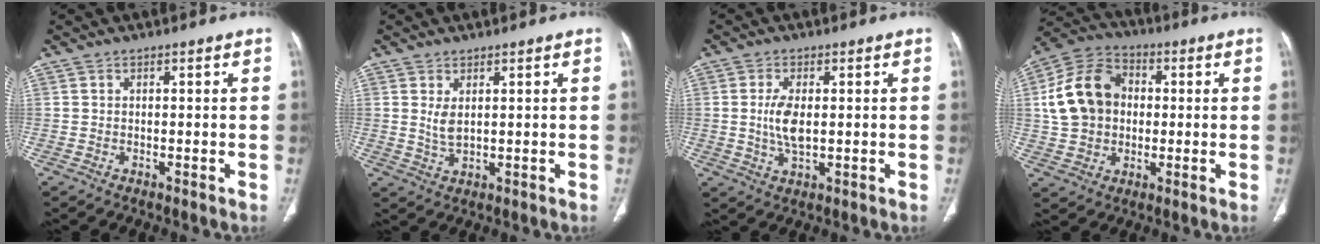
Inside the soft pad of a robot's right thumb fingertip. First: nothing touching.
{"total": 3.0, "force": [0.9, 1.4, 2.5], "torque": [-0.049, -0.011, 0.027]}
{"total": 5.7, "force": [0.3, 2.7, 5.0], "torque": [-0.105, -0.005, 0.008]}
{"total": 14.5, "force": [1.3, 11.6, 8.6], "torque": [-0.144, 0.024, 0.021]}